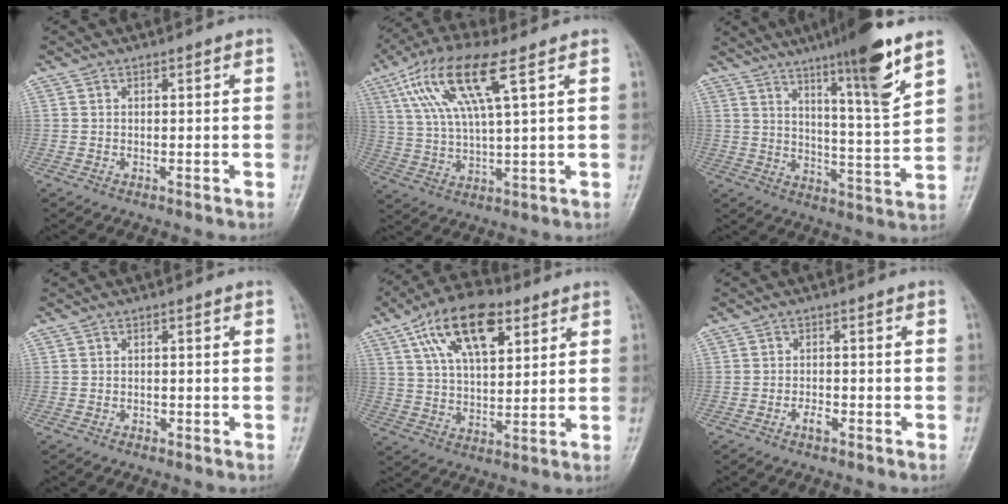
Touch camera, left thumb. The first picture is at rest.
{"total": 14.0, "force": [6.0, 3.5, 12.1], "torque": [-0.258, 0.000, 0.117]}
{"total": 14.6, "force": [9.1, 1.0, 11.3], "torque": [-0.170, -0.058, 0.145]}
{"total": 0.8, "force": [-0.3, 0.6, 0.4], "torque": [-0.002, 0.003, -0.007]}
{"total": 15.6, "force": [7.4, 7.6, 11.5], "torque": [-0.176, -0.010, 0.128]}
{"total": 2.4, "force": [-1.3, 1.1, 1.6], "torque": [-0.027, 0.009, -0.024]}